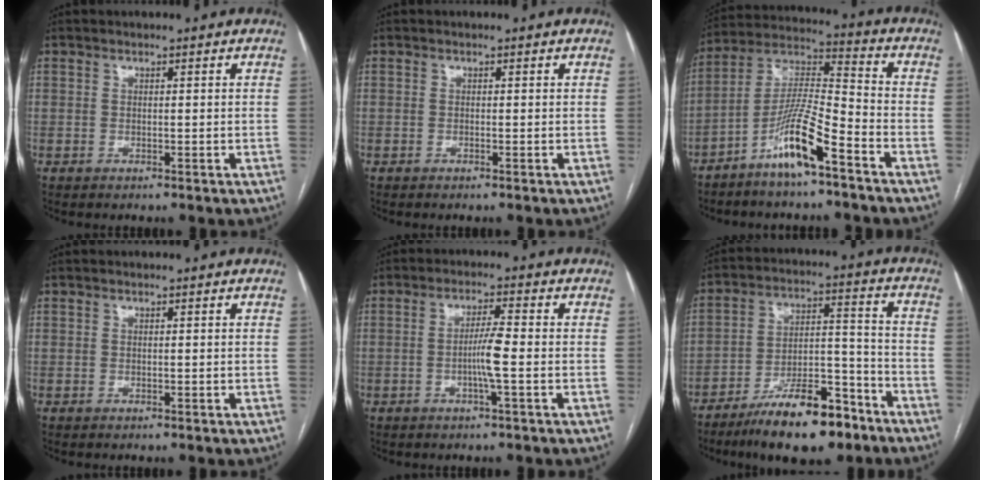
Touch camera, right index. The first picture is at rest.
{"total": 0.0}
{"total": 11.4, "force": [-6.8, 0.8, 9.1], "torque": [-0.185, -0.001, -0.135]}
{"total": 0.0}
{"total": 4.4, "force": [-1.0, -0.3, 4.3], "torque": [-0.083, 0.000, -0.020]}
{"total": 15.6, "force": [-11.0, 4.3, 10.2], "torque": [-0.172, 0.016, -0.184]}